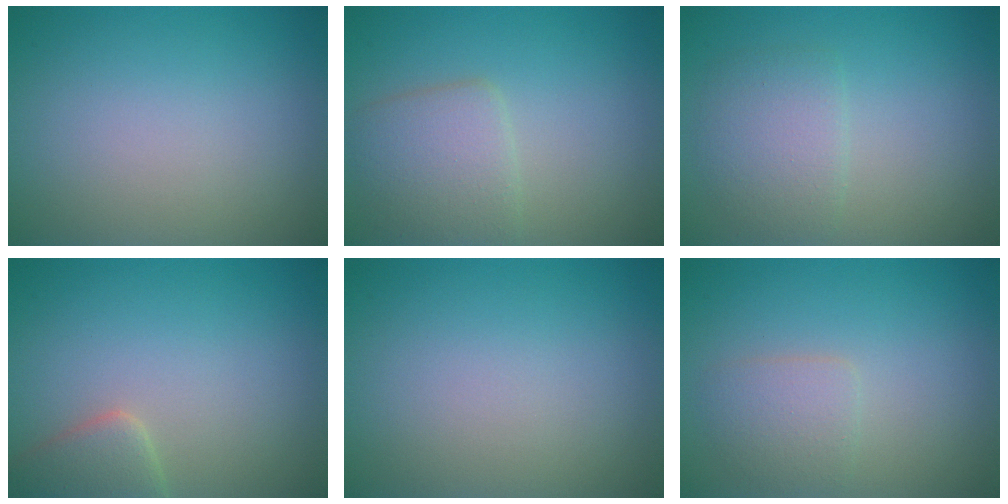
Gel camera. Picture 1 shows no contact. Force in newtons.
{"total": 3.6, "press": 3.6, "slide": 0.1}
{"total": 2.9, "press": 2.9, "slide": 0.1}
{"total": 3.0, "press": 3.0, "slide": 0.2}
{"total": 0.0}
{"total": 2.1, "press": 2.1, "slide": 0.0}